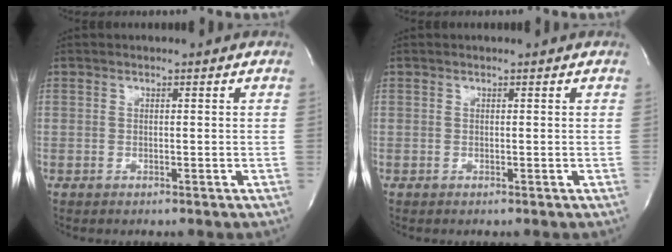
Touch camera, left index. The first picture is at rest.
{"total": 0.0}